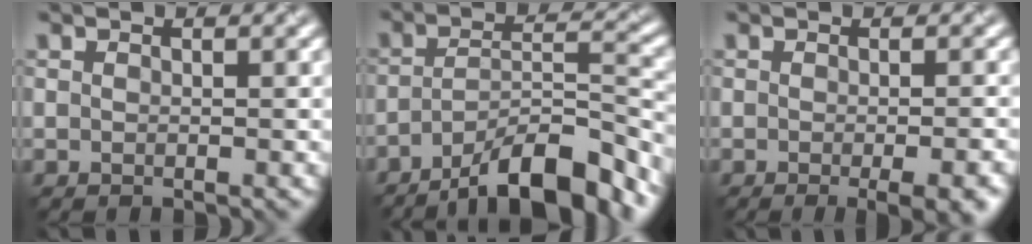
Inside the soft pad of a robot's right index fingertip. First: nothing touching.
{"total": 10.1, "force": [-7.2, 2.3, 6.6], "torque": [-0.094, 0.013, -0.127]}
{"total": 5.1, "force": [-2.0, 1.6, 4.4], "torque": [-0.033, -0.005, -0.014]}